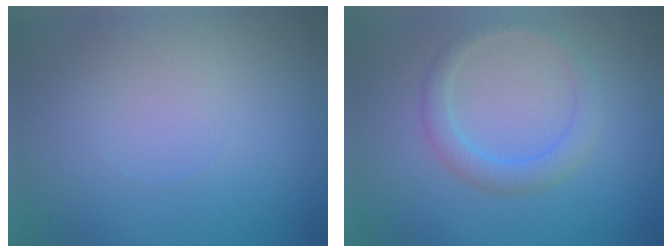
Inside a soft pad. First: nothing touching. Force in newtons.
{"total": 2.5, "press": 2.5, "slide": 0.1}